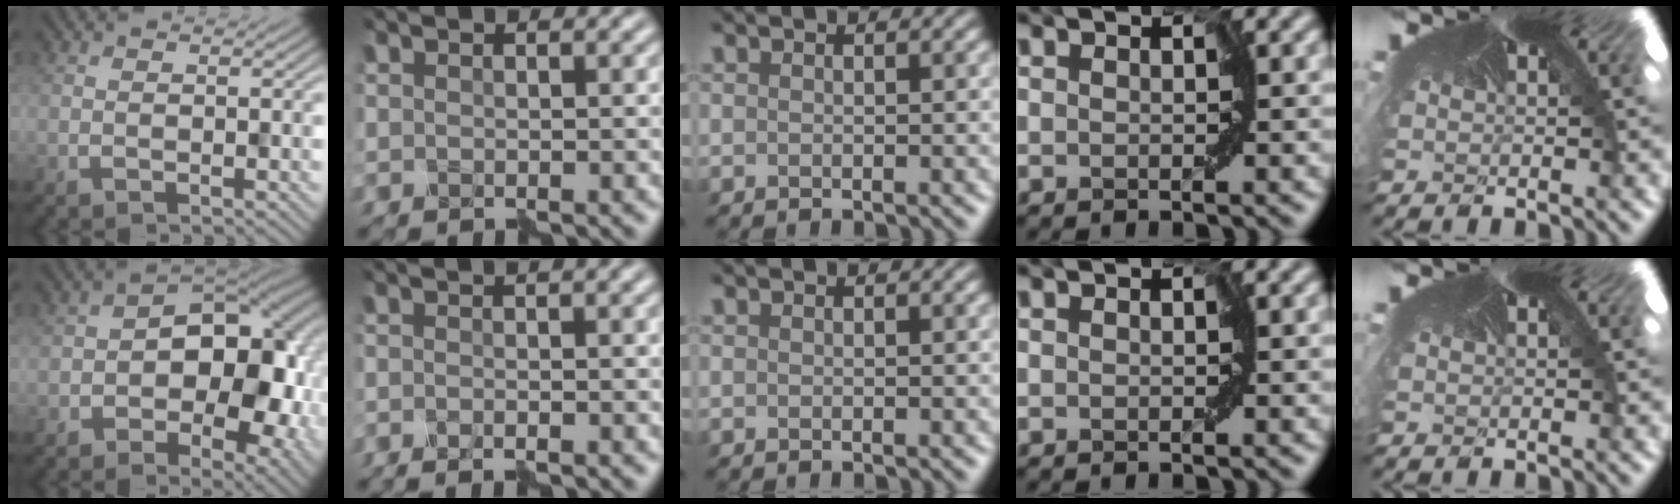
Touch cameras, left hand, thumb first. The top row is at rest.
{"thumb": {"total": 13.3, "force": [-1.0, 8.5, 10.2], "torque": [-0.118, 0.005, -0.019]}, "index": {"total": 2.3, "force": [-1.0, 0.6, 2.0], "torque": [-0.012, 0.002, -0.022]}}